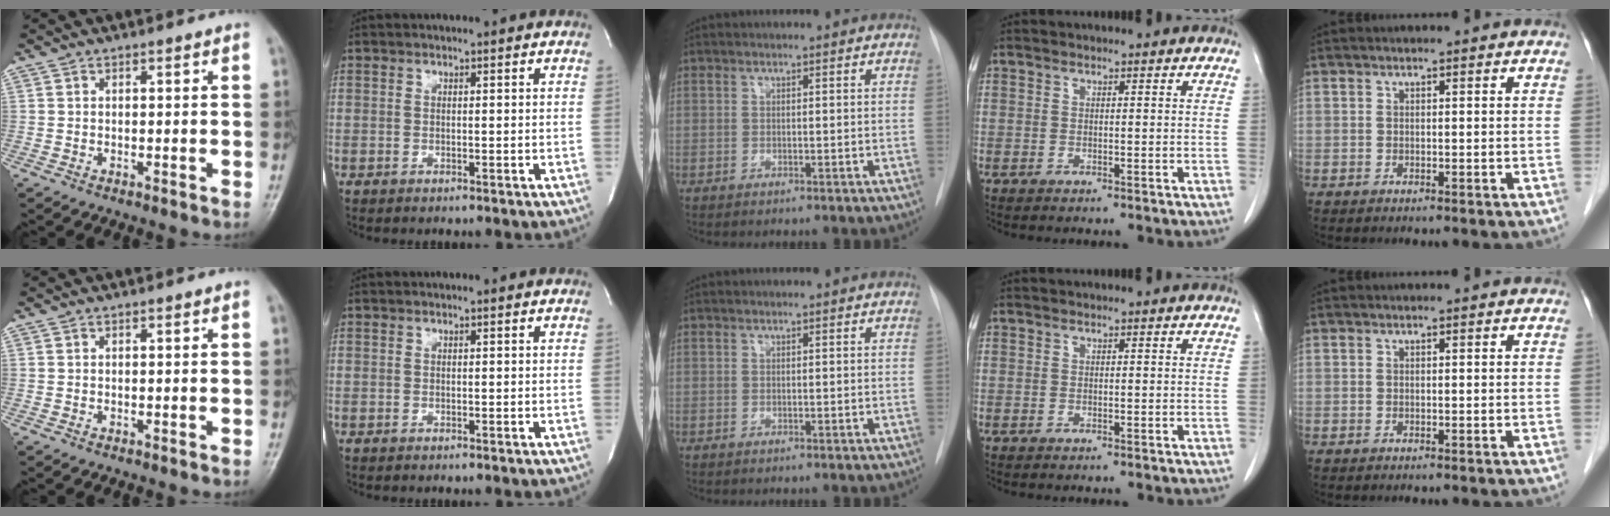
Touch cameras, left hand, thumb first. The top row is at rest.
{}